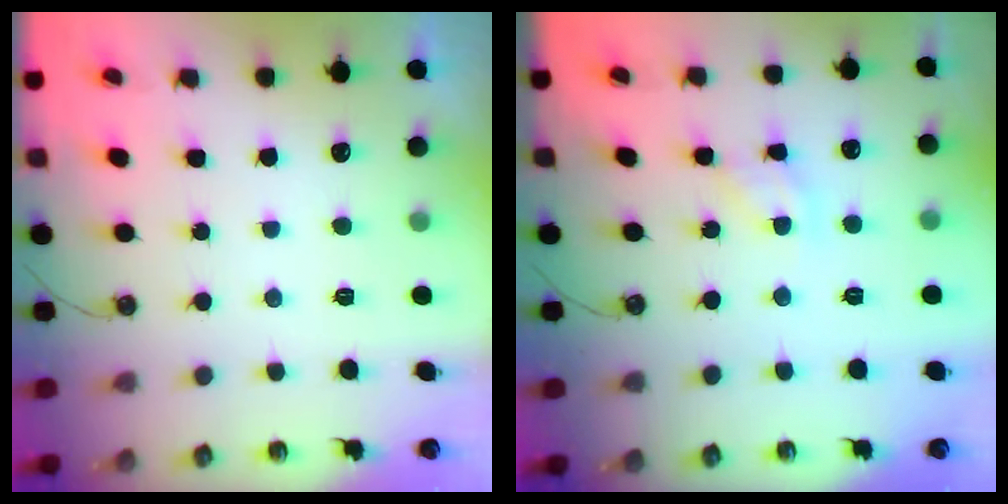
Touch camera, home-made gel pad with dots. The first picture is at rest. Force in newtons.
{"total": 7.1, "press": 7.1, "slide": 0.1}